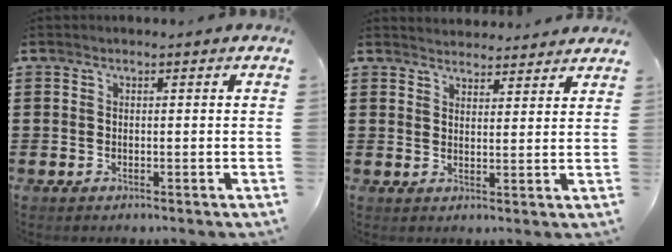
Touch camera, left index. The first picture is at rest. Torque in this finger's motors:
{"motor_torque": [2.14, 0.00, 0.11, 0.01]}